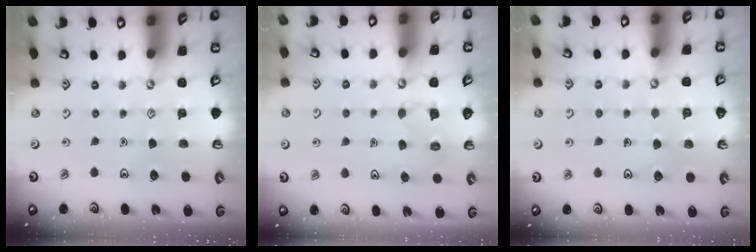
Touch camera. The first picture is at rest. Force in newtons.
{"total": 3.7, "press": 3.7, "slide": 0.2}
{"total": 4.9, "press": 4.9, "slide": 0.3}